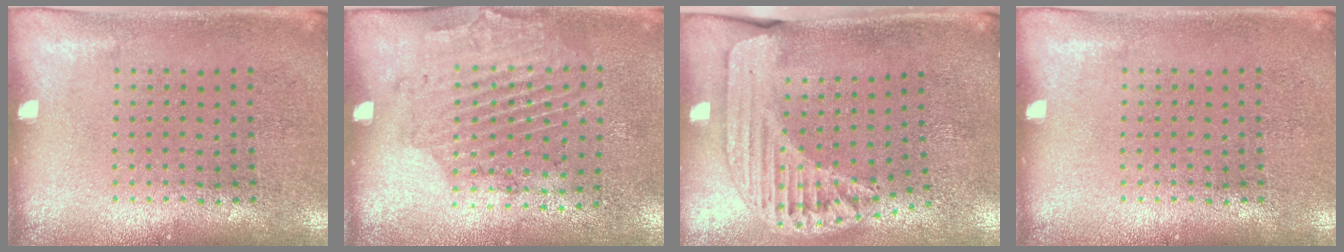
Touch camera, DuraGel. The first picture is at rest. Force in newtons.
{"total": 1.8, "press": 1.2, "slide": 1.3}
{"total": 1.7, "press": 1.5, "slide": 0.7}
{"total": 0.0}